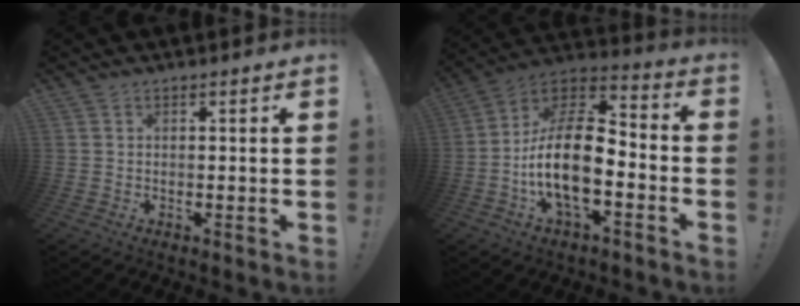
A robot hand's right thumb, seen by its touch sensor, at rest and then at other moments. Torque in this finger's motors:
{"motor_torque": [0.23, 0.78, 1.92, -0.85, 0.38]}